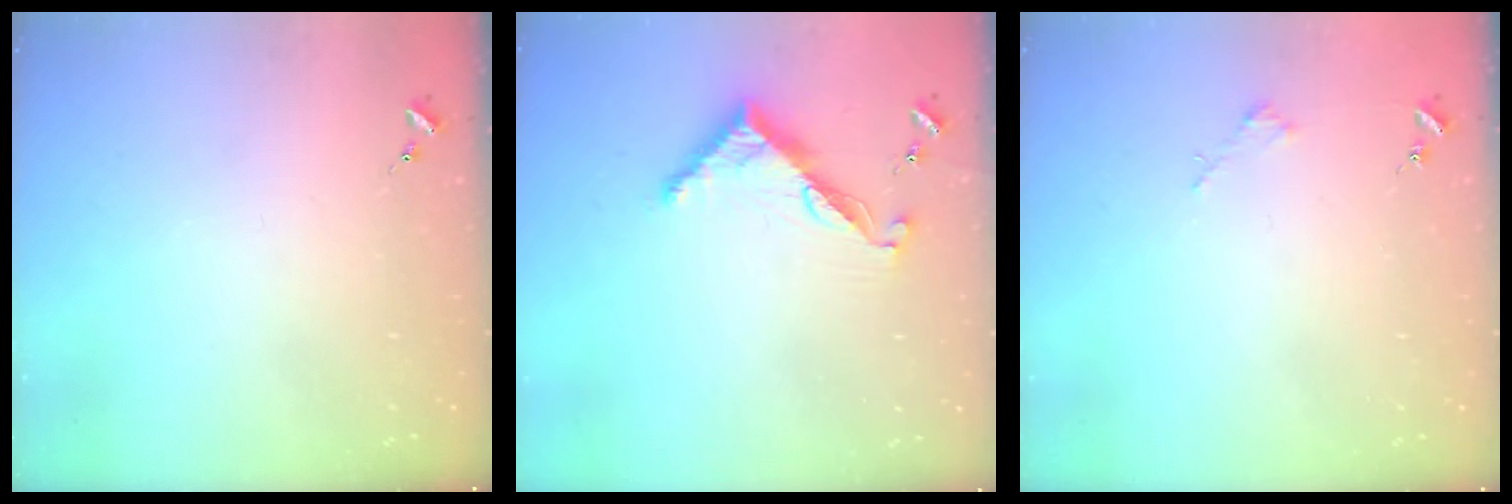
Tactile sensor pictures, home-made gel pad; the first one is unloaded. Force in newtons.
{"total": 8.7, "press": 8.7, "slide": 0.6}
{"total": 1.8, "press": 1.8, "slide": 0.2}